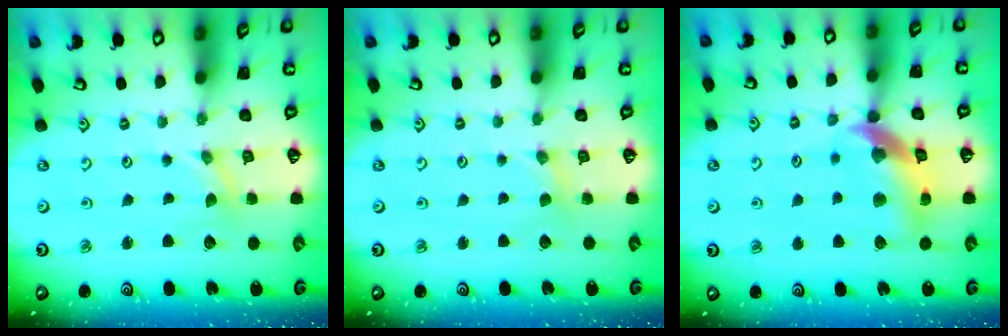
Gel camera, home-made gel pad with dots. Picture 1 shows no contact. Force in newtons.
{"total": 0.6, "press": 0.6, "slide": 0.2}
{"total": 14.5, "press": 14.4, "slide": 2.0}